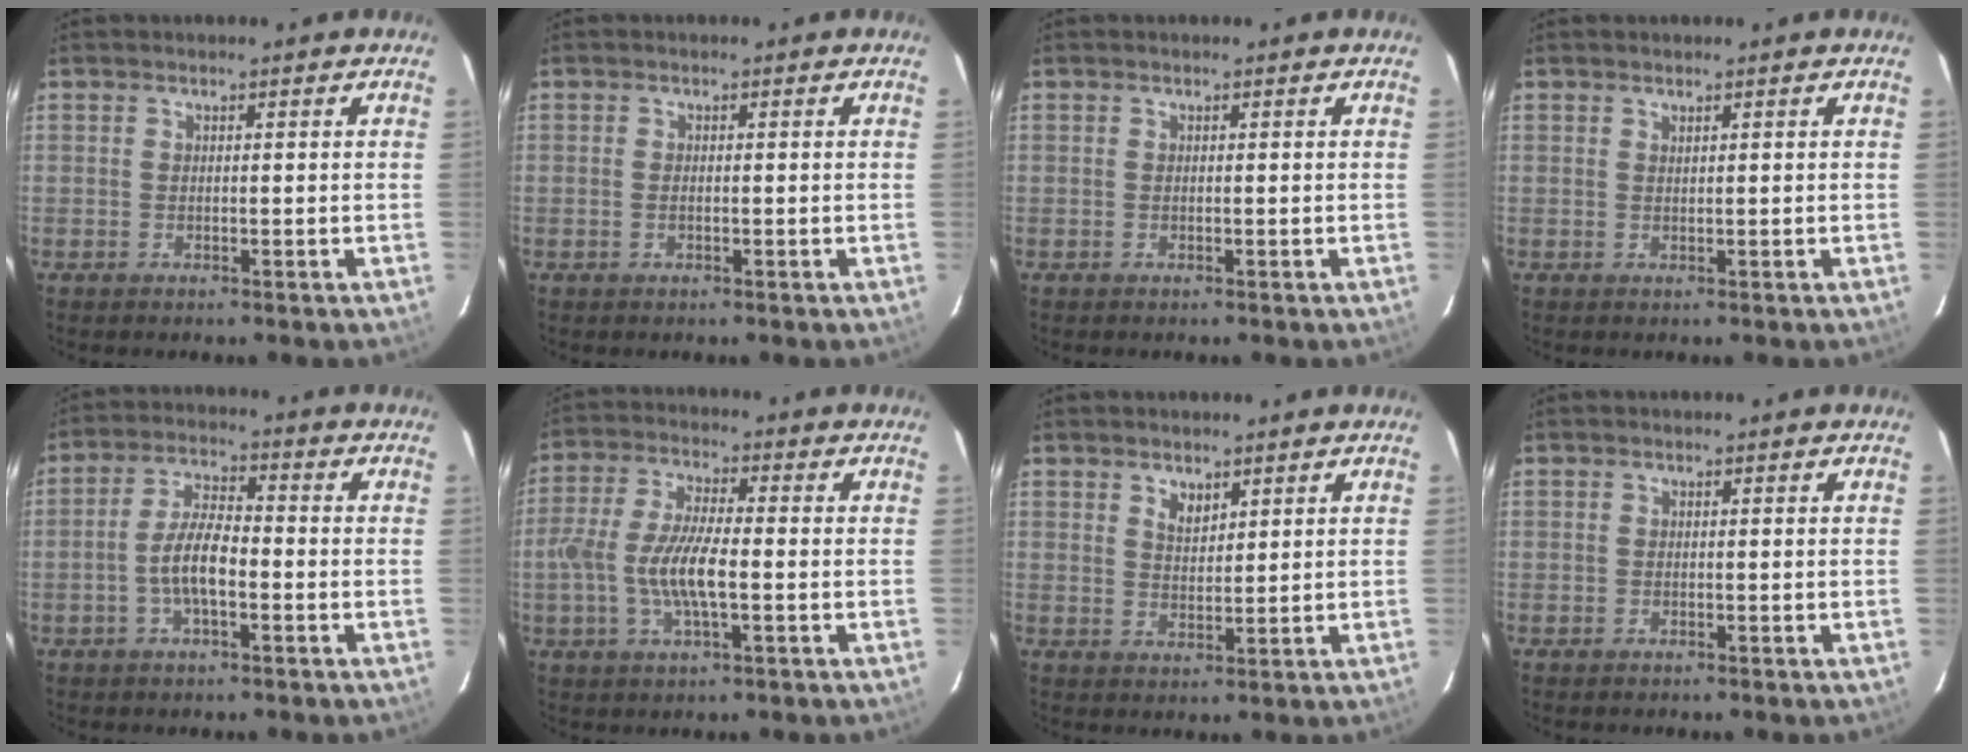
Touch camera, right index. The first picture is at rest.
{"total": 0.7, "force": [-0.2, 0.4, 0.6], "torque": [-0.012, 0.000, -0.005]}
{"total": 0.0}
{"total": 0.5, "force": [0.5, -0.1, 0.2], "torque": [-0.006, -0.003, 0.008]}
{"total": 7.0, "force": [-2.2, 2.3, 6.3], "torque": [-0.128, 0.010, -0.040]}
{"total": 10.5, "force": [-2.2, 3.1, 9.7], "torque": [-0.201, 0.000, -0.044]}
{"total": 3.0, "force": [1.9, 1.6, 1.6], "torque": [-0.024, 0.001, 0.034]}
{"total": 0.5, "force": [-0.4, 0.4, 0.1], "torque": [-0.001, -0.001, -0.007]}